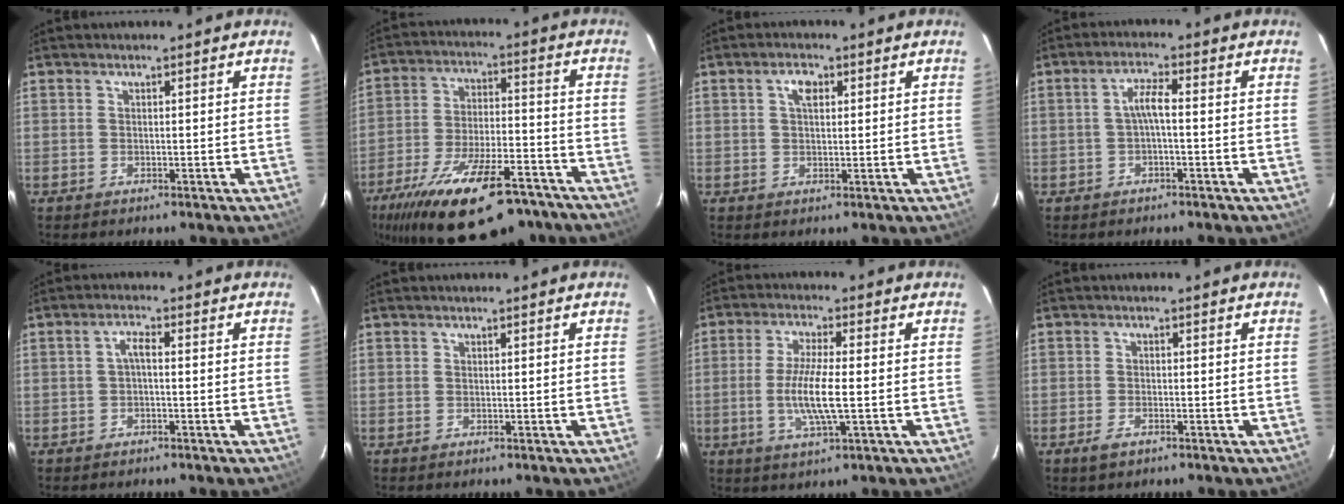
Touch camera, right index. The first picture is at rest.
{"total": 25.2, "force": [-17.9, 9.0, 15.3], "torque": [-0.278, -0.032, -0.262]}
{"total": 2.9, "force": [1.0, 1.6, 2.2], "torque": [-0.040, 0.010, 0.018]}
{"total": 3.1, "force": [-0.7, 0.4, 3.0], "torque": [-0.061, 0.009, -0.011]}
{"total": 2.0, "force": [-0.4, 0.5, 1.9], "torque": [-0.039, 0.009, -0.008]}
{"total": 0.0}
{"total": 8.4, "force": [-1.3, 0.9, 8.2], "torque": [-0.161, -0.007, -0.027]}
{"total": 2.2, "force": [-1.4, 1.0, 1.4], "torque": [-0.029, -0.003, -0.026]}